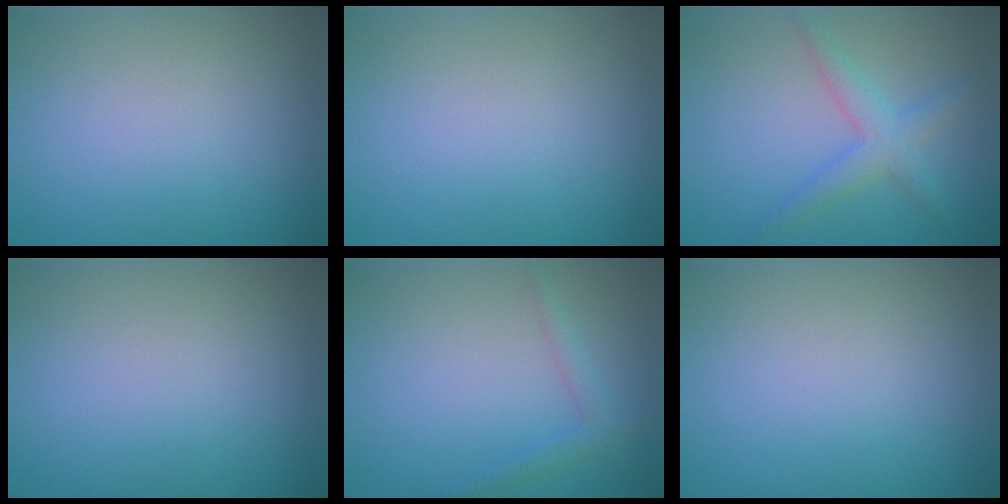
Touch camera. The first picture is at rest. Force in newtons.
{"total": 0.0}
{"total": 2.9, "press": 2.9, "slide": 0.1}
{"total": 0.0}
{"total": 1.6, "press": 1.6, "slide": 0.1}
{"total": 0.0}